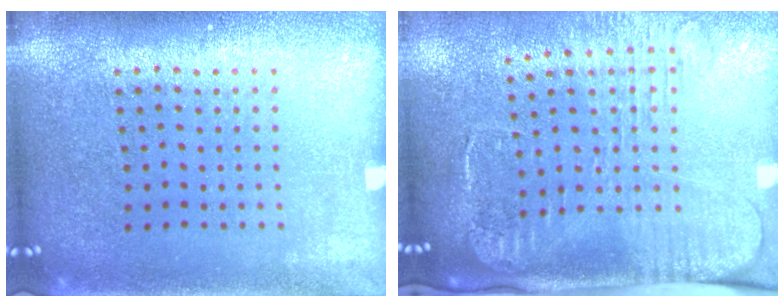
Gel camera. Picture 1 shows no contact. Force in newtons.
{"total": 2.6, "press": 2.1, "slide": 1.7}